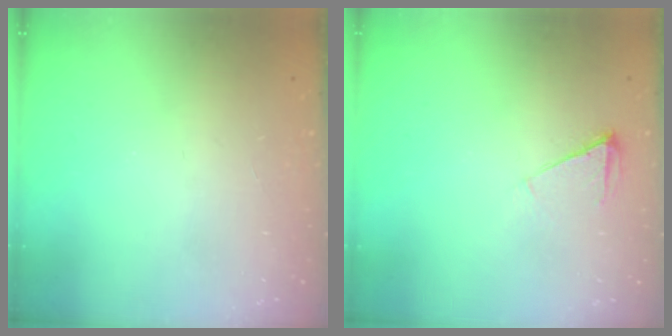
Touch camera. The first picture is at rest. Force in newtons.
{"total": 4.4, "press": 4.3, "slide": 0.7}